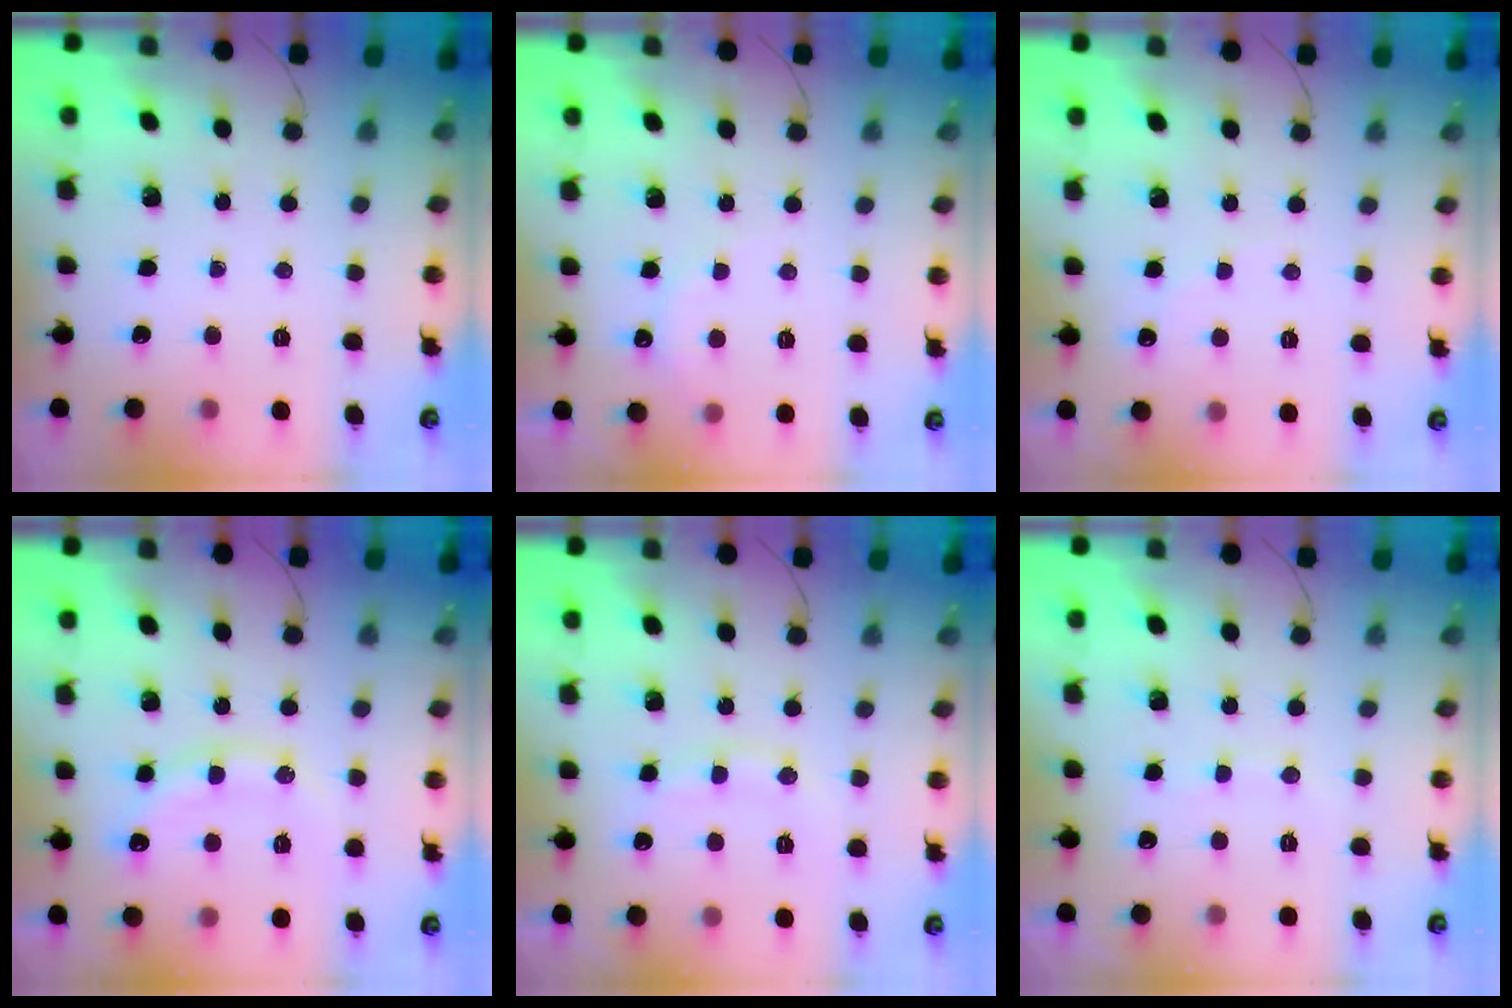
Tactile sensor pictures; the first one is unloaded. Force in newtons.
{"total": 6.8, "press": 6.7, "slide": 1.2}
{"total": 5.3, "press": 5.2, "slide": 0.9}
{"total": 13.5, "press": 13.5, "slide": 1.0}
{"total": 10.1, "press": 10.0, "slide": 1.0}
{"total": 5.8, "press": 5.8, "slide": 0.8}